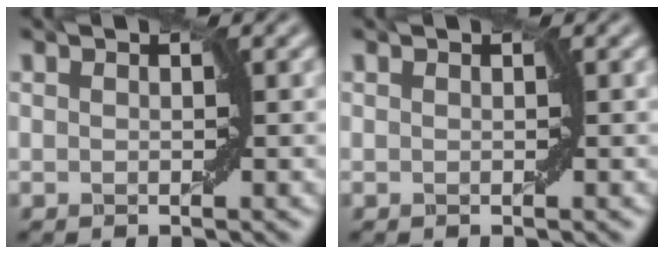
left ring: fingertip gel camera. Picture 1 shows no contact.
{"total": 0.0}